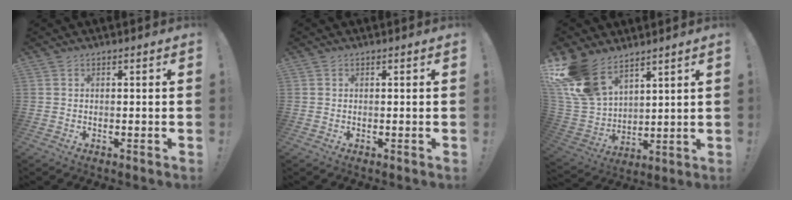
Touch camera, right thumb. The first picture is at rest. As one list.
[{"total": 0.0}, {"total": 16.4, "force": [11.2, 9.2, 7.7], "torque": [-0.162, -0.068, 0.219]}]